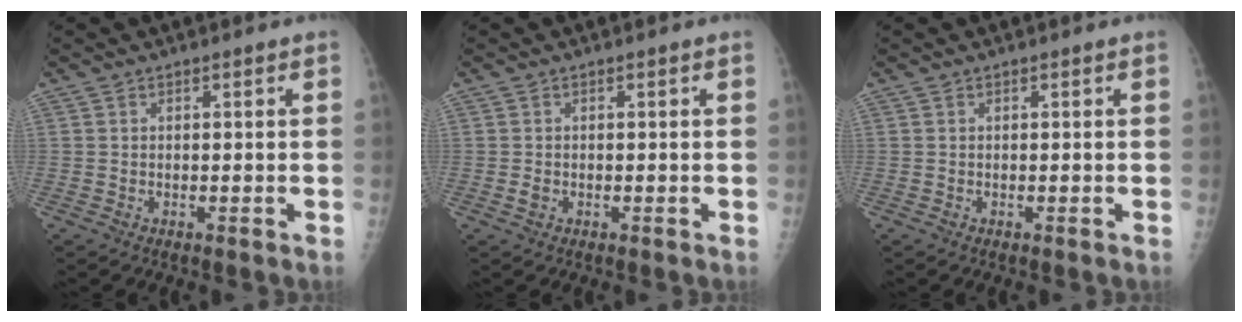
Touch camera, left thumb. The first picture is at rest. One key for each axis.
{"total": 0.9, "fx": -0.2, "fy": 0.7, "fz": 0.5, "tx": -0.008, "ty": 0.000, "tz": -0.002}
{"total": 0.0}